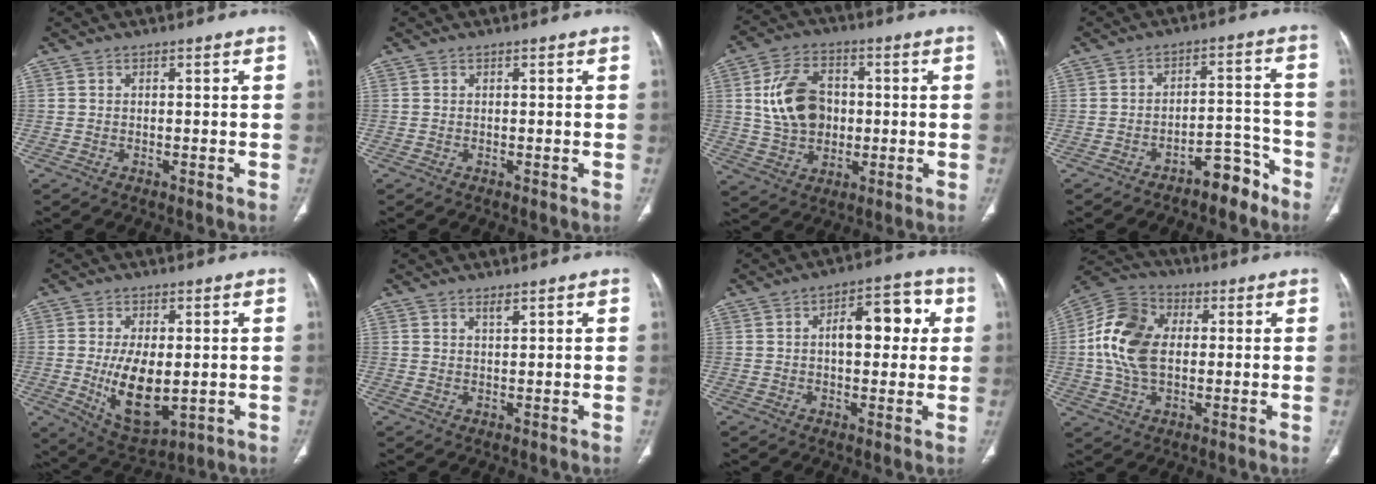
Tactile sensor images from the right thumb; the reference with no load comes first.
{"total": 0.0}
{"total": 13.0, "force": [1.1, 9.5, 8.8], "torque": [-0.137, 0.009, 0.023]}
{"total": 6.6, "force": [-5.1, 2.9, 2.9], "torque": [-0.024, 0.072, -0.075]}
{"total": 11.8, "force": [-1.0, 6.1, 10.1], "torque": [-0.165, -0.019, 0.000]}
{"total": 1.5, "force": [1.2, 0.3, 0.8], "torque": [-0.007, -0.010, 0.023]}
{"total": 10.7, "force": [2.0, 5.5, 8.9], "torque": [-0.095, 0.022, 0.022]}
{"total": 14.1, "force": [1.1, 9.3, 10.5], "torque": [-0.198, 0.017, 0.015]}